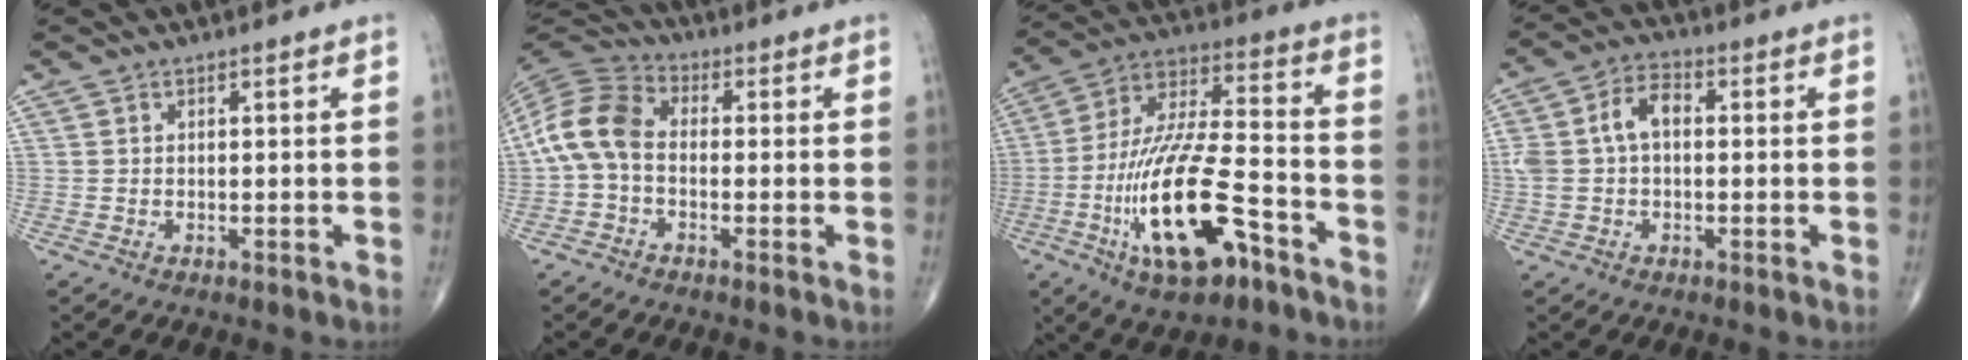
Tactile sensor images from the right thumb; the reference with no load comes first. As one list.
[{"total": 9.5, "force": [-1.0, 6.2, 7.0], "torque": [-0.141, 0.027, -0.037]}, {"total": 21.0, "force": [-8.7, 7.6, 17.6], "torque": [-0.343, 0.049, -0.147]}, {"total": 7.6, "force": [0.6, 4.7, 6.0], "torque": [-0.124, 0.030, 0.006]}]